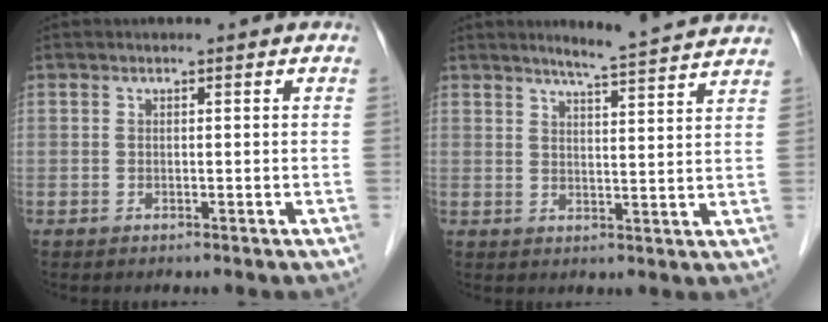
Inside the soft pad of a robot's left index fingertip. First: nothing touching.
{"total": 9.3, "force": [8.6, -0.8, 3.4], "torque": [-0.058, 0.001, 0.106]}